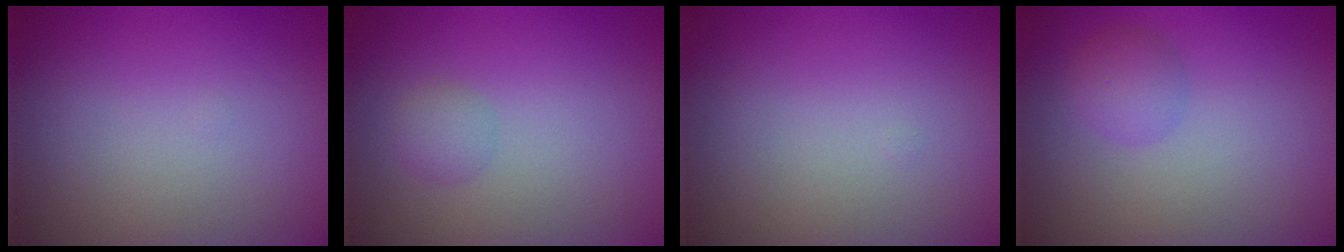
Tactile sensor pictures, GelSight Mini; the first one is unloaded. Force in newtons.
{"total": 1.3, "press": 1.3, "slide": 0.0}
{"total": 0.0}
{"total": 2.0, "press": 2.0, "slide": 0.1}